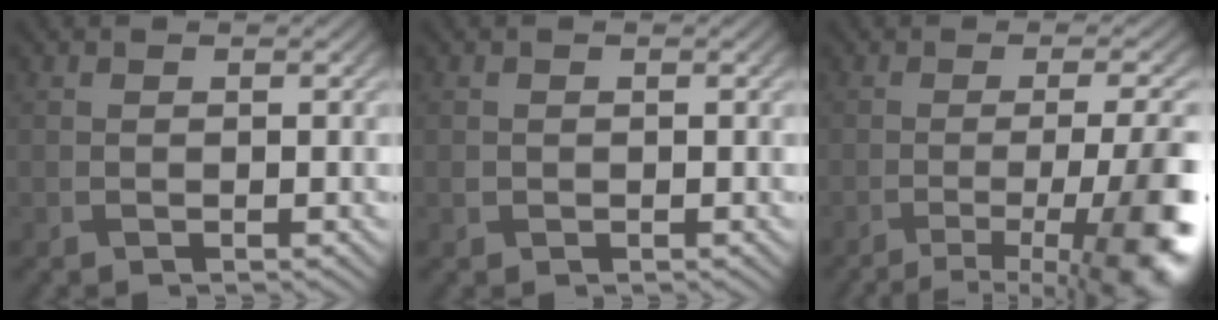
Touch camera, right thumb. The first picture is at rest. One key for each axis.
{"total": 0.6, "fx": -0.1, "fy": 0.6, "fz": 0.1, "tx": 0.000, "ty": -0.004, "tz": -0.003}
{"total": 13.5, "fx": -6.2, "fy": 3.4, "fz": 11.6, "tx": -0.144, "ty": 0.003, "tz": -0.086}